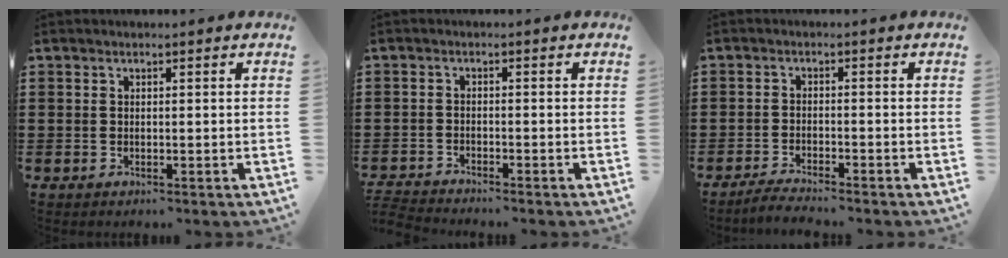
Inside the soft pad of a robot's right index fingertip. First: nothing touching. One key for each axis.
{"total": 2.4, "fx": -2.4, "fy": 0.0, "fz": -0.2, "tx": -0.001, "ty": -0.001, "tz": -0.053}
{"total": 2.3, "fx": -2.3, "fy": -0.1, "fz": 0.3, "tx": -0.008, "ty": 0.003, "tz": -0.048}